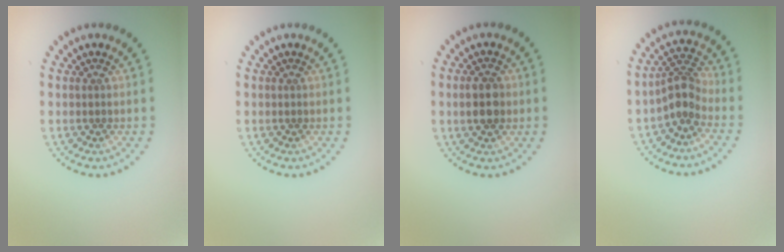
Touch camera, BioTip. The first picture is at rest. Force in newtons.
{"total": 0.0}
{"total": 3.3, "press": 3.3, "slide": 0.1}
{"total": 2.9, "press": 2.1, "slide": 1.9}